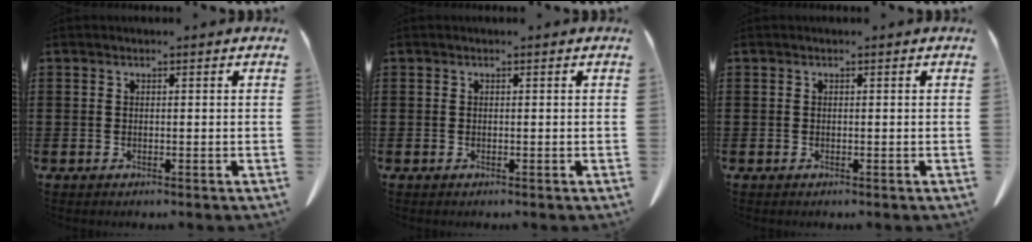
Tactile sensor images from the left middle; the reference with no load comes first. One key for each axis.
{"total": 0.0}
{"total": 0.0}